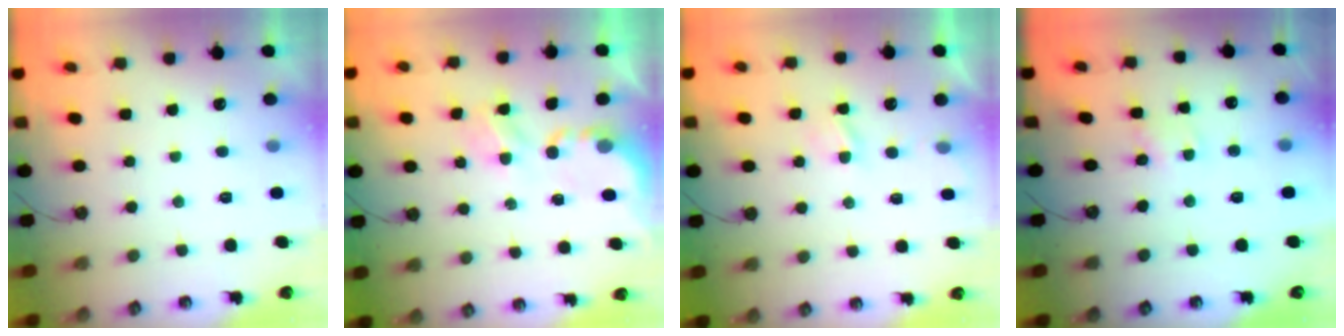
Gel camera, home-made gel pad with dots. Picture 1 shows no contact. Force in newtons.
{"total": 3.9, "press": 3.9, "slide": 0.1}
{"total": 2.8, "press": 2.7, "slide": 0.4}
{"total": 2.7, "press": 2.7, "slide": 0.2}